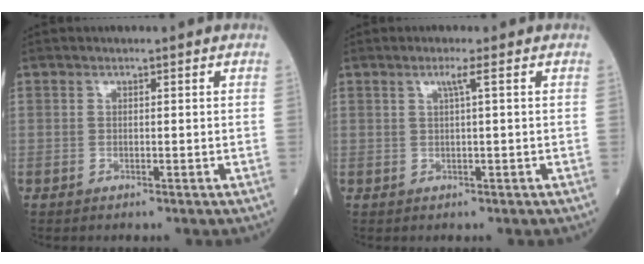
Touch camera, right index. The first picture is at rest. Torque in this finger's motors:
{"motor_torque": [0.10, 0.07, 0.13, 0.05]}